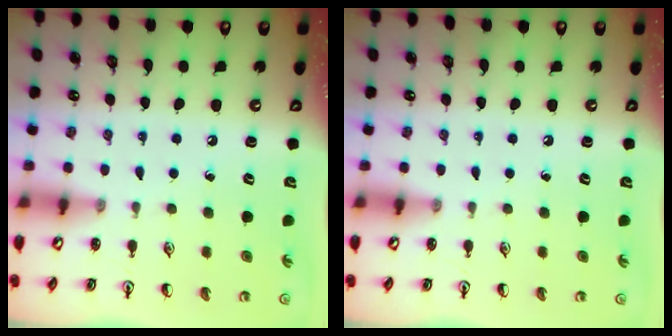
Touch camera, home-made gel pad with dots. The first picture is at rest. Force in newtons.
{"total": 0.0}